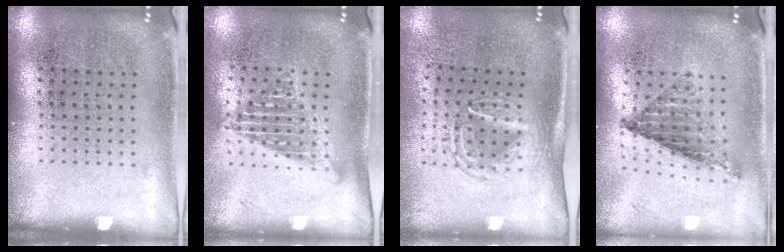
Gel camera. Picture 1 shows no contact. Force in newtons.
{"total": 1.4, "press": 1.2, "slide": 0.8}
{"total": 1.6, "press": 1.3, "slide": 1.0}
{"total": 0.8, "press": 0.8, "slide": 0.2}